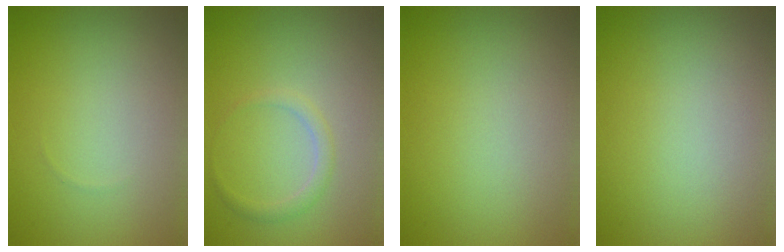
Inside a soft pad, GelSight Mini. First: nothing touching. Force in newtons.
{"total": 1.3, "press": 1.3, "slide": 0.1}
{"total": 0.0}
{"total": 0.0}